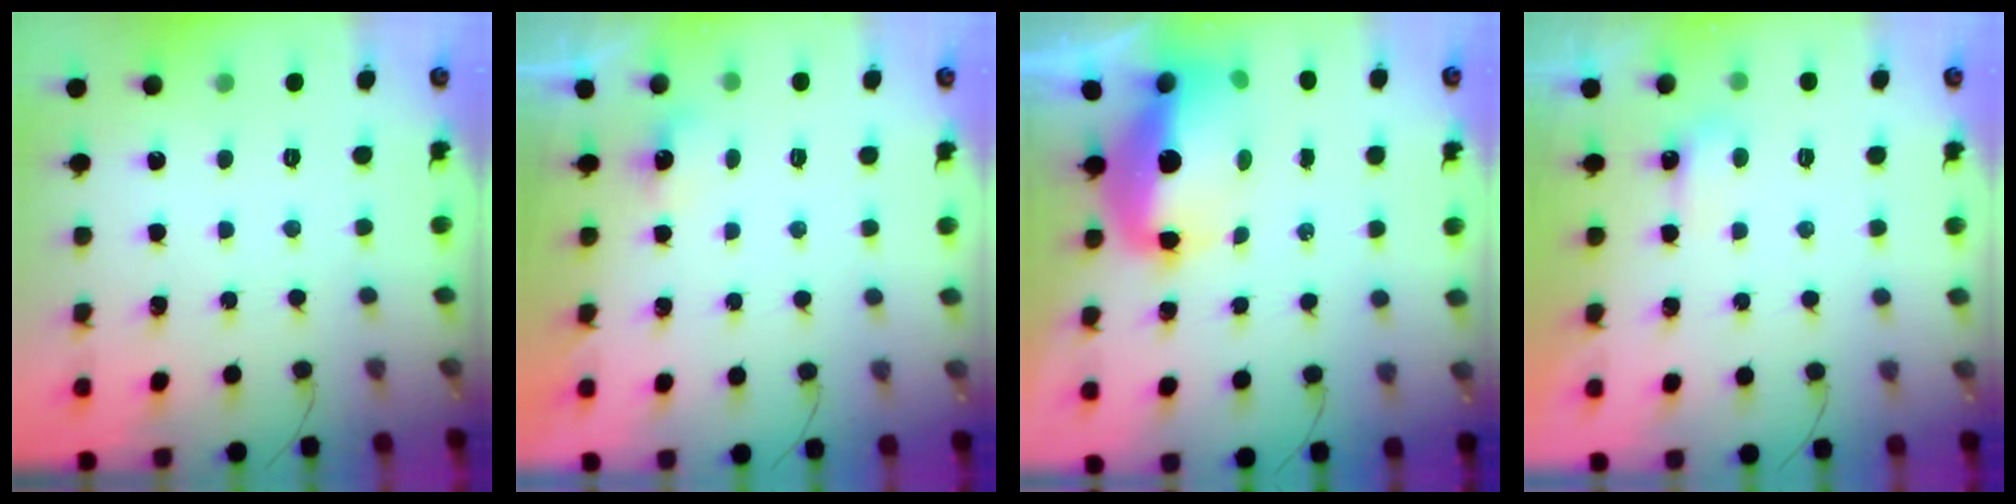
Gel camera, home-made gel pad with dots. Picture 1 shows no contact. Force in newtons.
{"total": 10.0, "press": 2.1, "slide": 9.8}
{"total": 14.4, "press": 14.1, "slide": 2.7}
{"total": 3.2, "press": 3.2, "slide": 0.7}